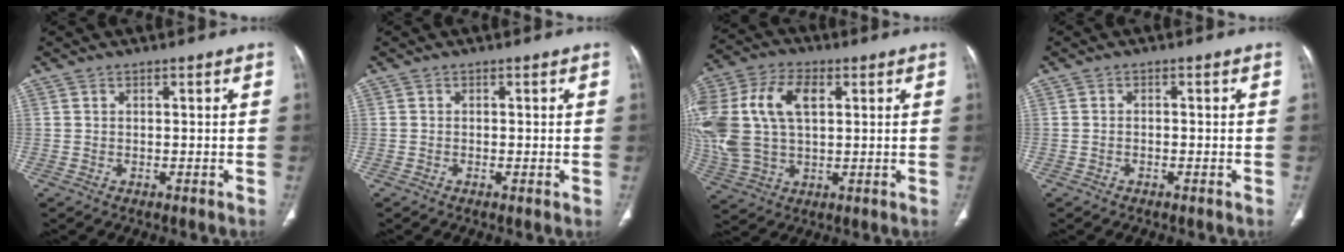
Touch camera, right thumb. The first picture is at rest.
{"total": 0.6, "force": [-0.1, 0.1, 0.6], "torque": [-0.014, -0.003, -0.005]}
{"total": 20.0, "force": [4.1, 12.1, 15.3], "torque": [-0.360, 0.016, 0.079]}
{"total": 0.7, "force": [-0.3, 0.4, 0.4], "torque": [-0.007, 0.004, -0.008]}